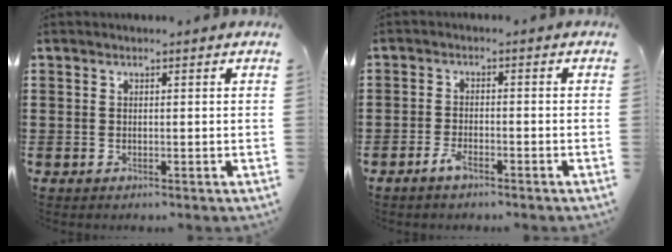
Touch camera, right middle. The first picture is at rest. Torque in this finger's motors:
{"motor_torque": [-0.05, 0.08, 0.00, 0.00]}